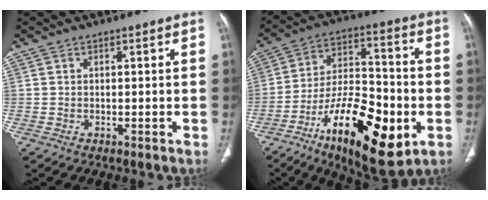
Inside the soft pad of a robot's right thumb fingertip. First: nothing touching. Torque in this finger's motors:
{"motor_torque": [0.30, 0.21, 1.70, -1.06, 0.19]}